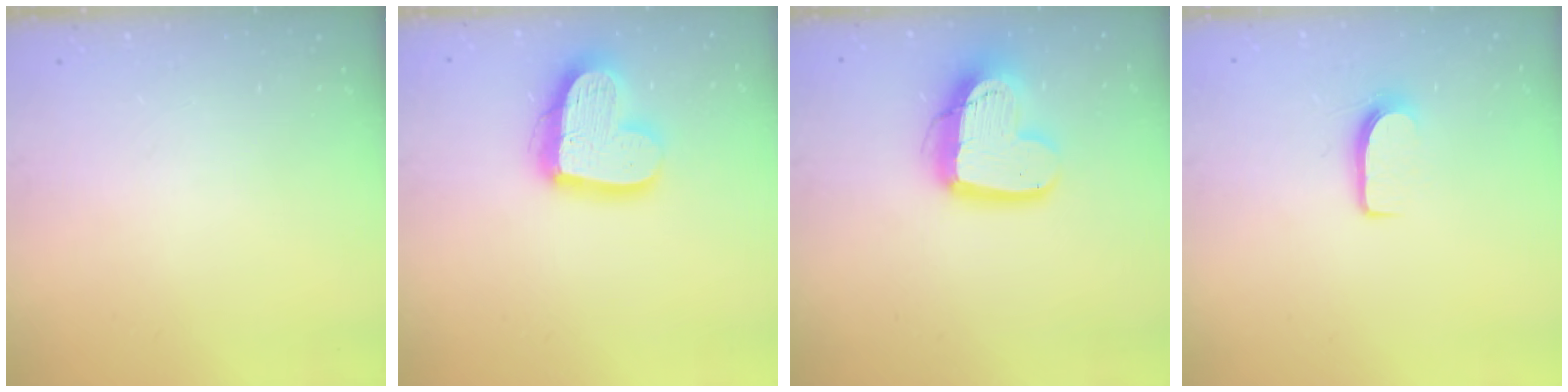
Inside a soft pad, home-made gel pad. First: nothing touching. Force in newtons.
{"total": 17.2, "press": 17.2, "slide": 1.4}
{"total": 15.5, "press": 15.4, "slide": 1.4}
{"total": 6.5, "press": 6.4, "slide": 0.6}